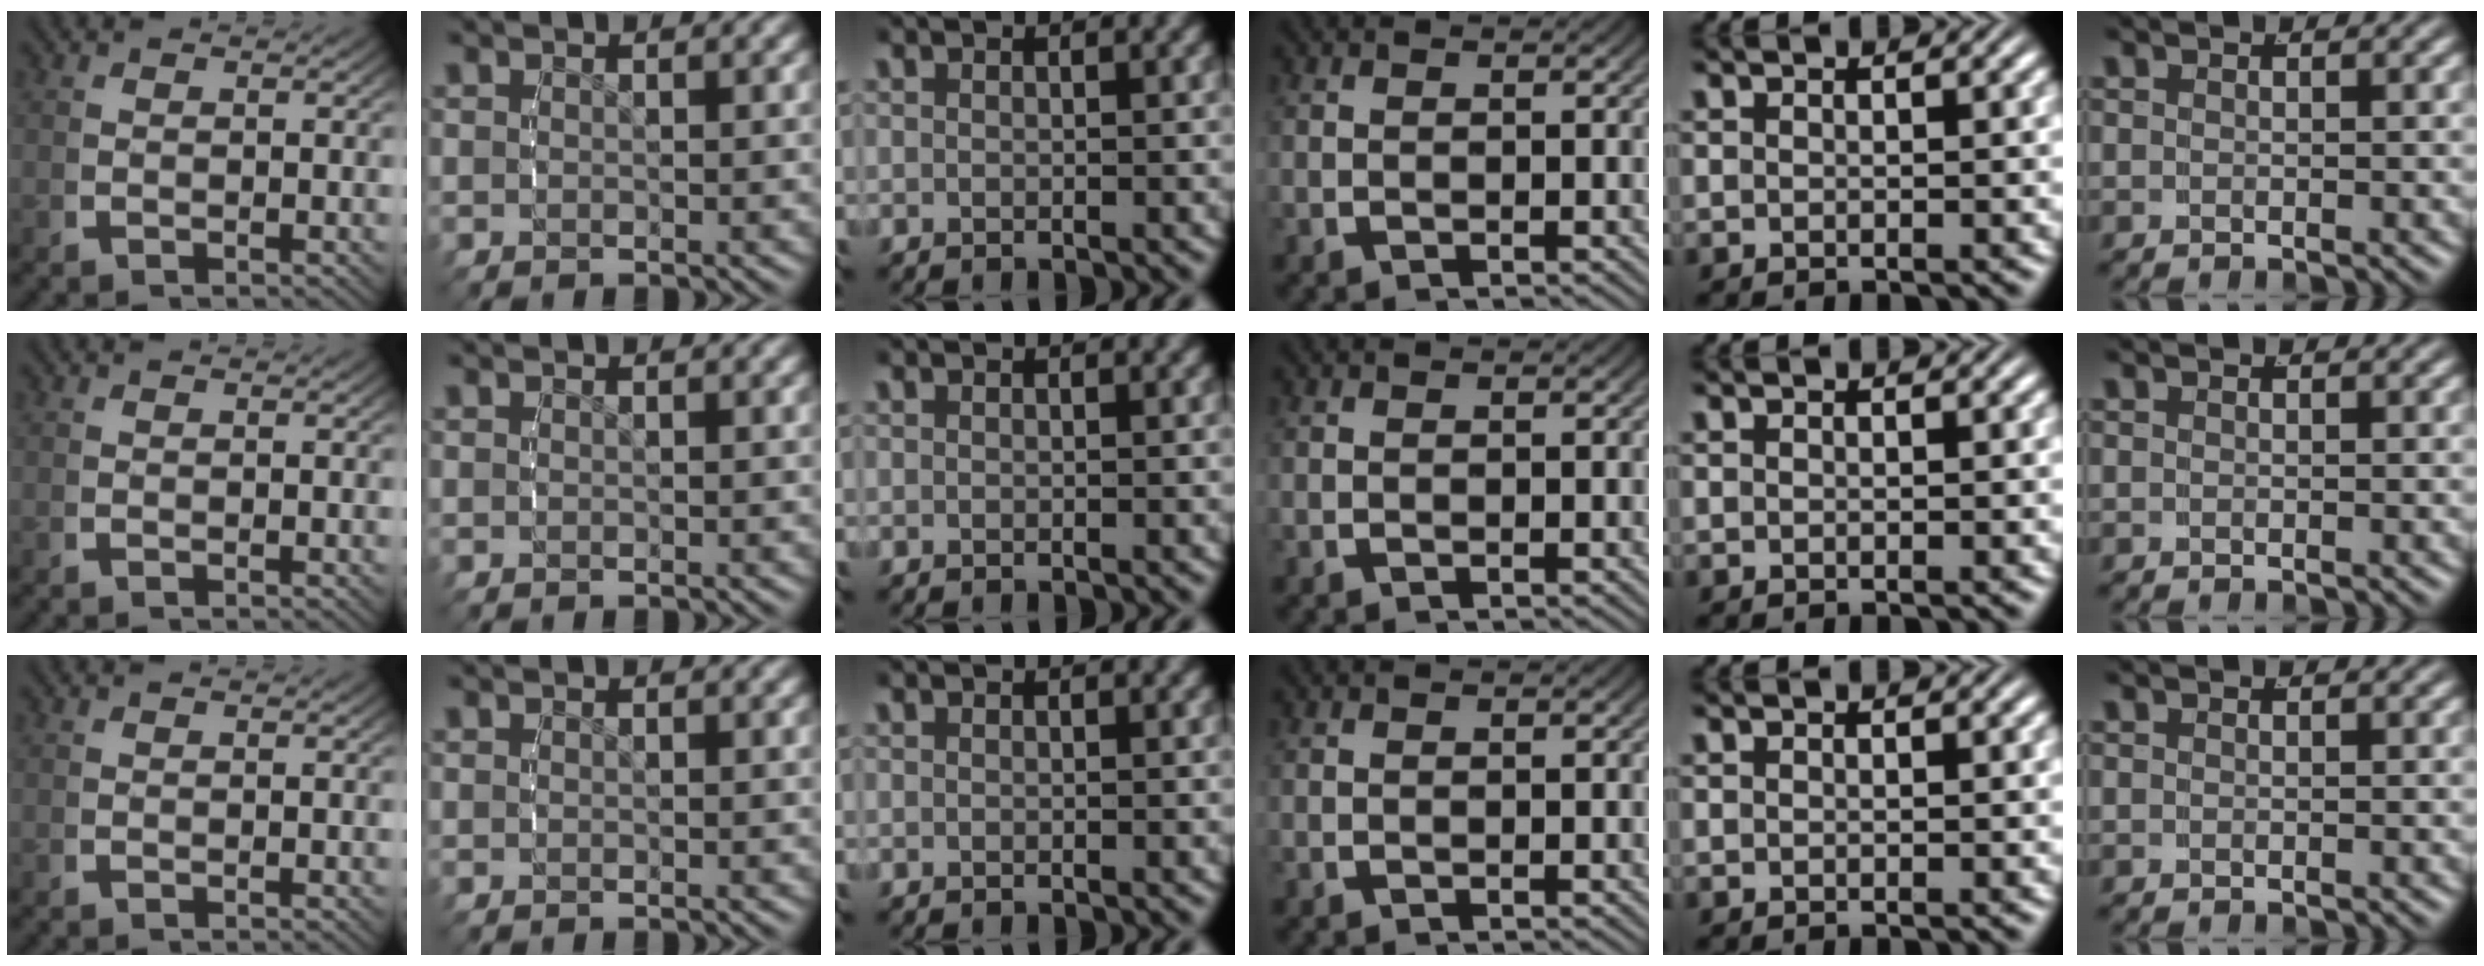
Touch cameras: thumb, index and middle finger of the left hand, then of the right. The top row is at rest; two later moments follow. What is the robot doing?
{"motion": "reach", "object": "napkin"}